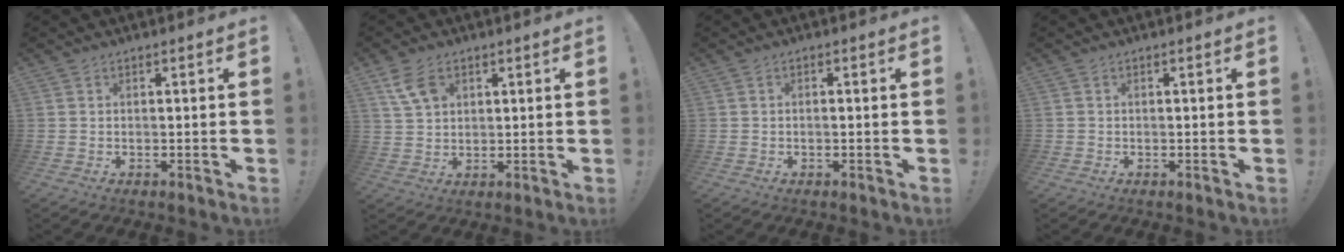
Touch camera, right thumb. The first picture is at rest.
{"total": 7.3, "force": [3.5, 4.9, 4.1], "torque": [-0.080, -0.006, 0.071]}
{"total": 0.7, "force": [-0.5, -0.1, 0.6], "torque": [-0.011, 0.000, -0.008]}
{"total": 0.7, "force": [-0.5, 0.6, 0.1], "torque": [0.001, 0.004, -0.009]}